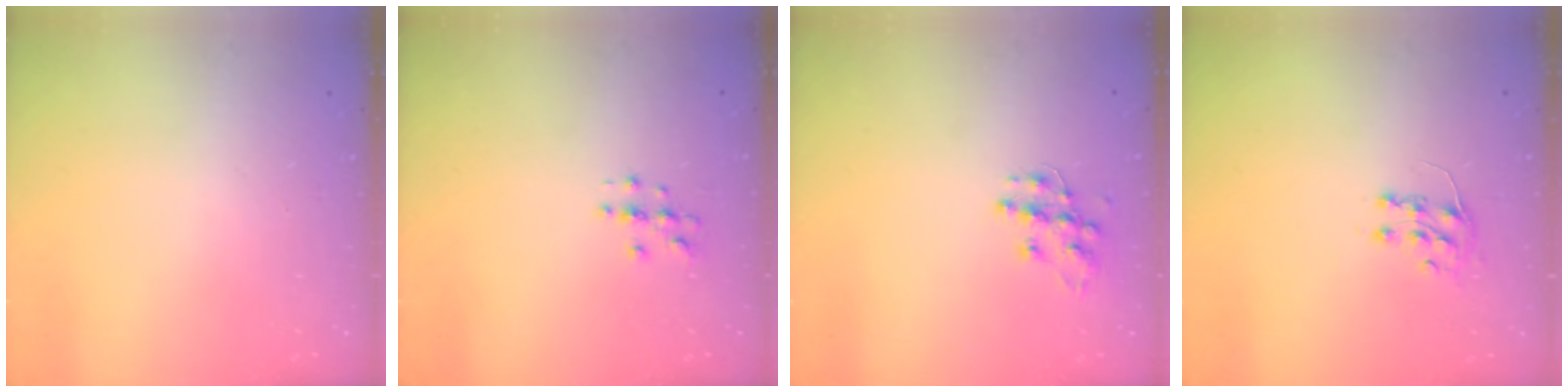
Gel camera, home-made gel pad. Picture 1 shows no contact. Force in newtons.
{"total": 2.7, "press": 2.7, "slide": 0.3}
{"total": 11.3, "press": 11.2, "slide": 0.7}
{"total": 7.3, "press": 7.3, "slide": 0.5}